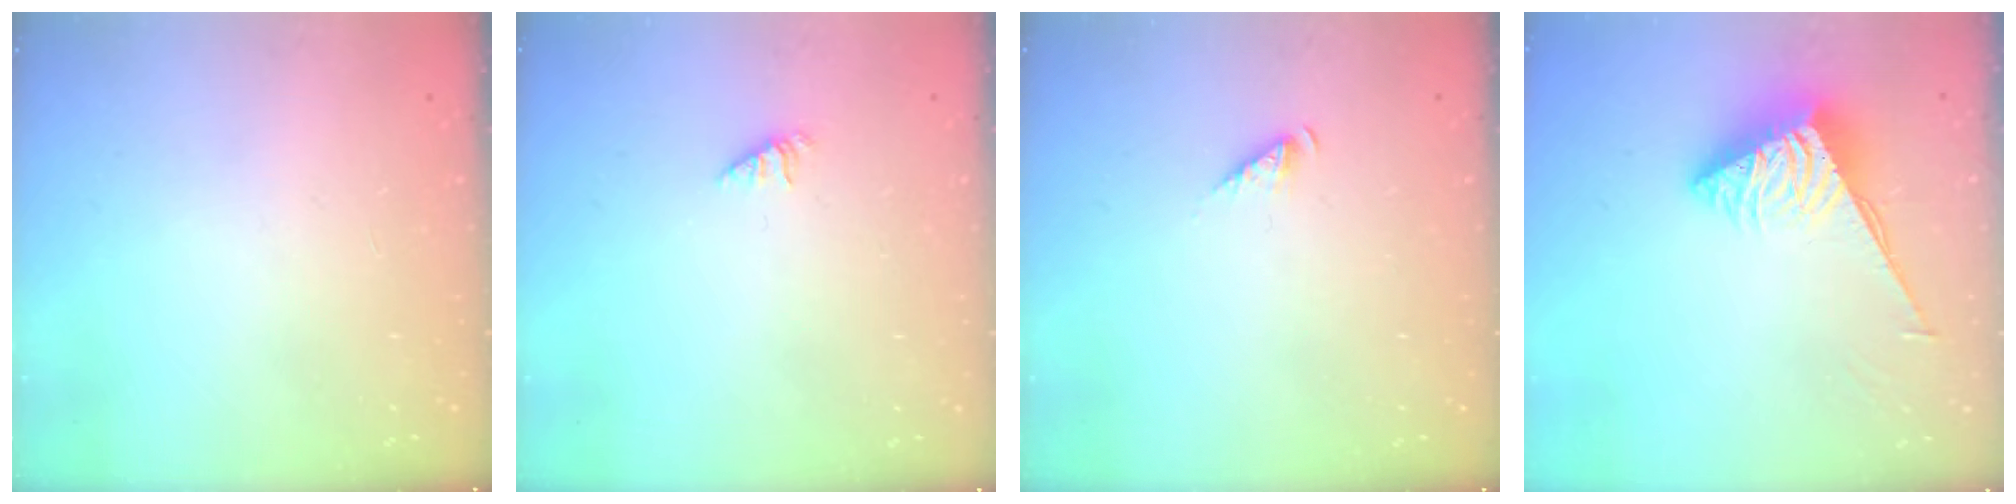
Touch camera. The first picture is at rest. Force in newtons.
{"total": 0.0}
{"total": 2.8, "press": 2.8, "slide": 0.4}
{"total": 3.8, "press": 3.8, "slide": 0.4}